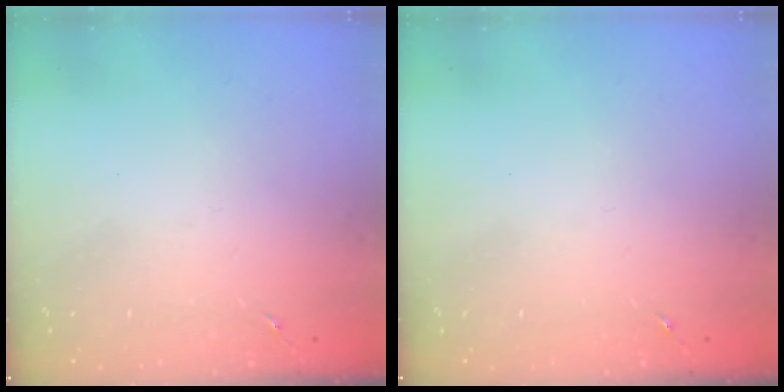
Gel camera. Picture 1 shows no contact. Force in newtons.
{"total": 0.0}